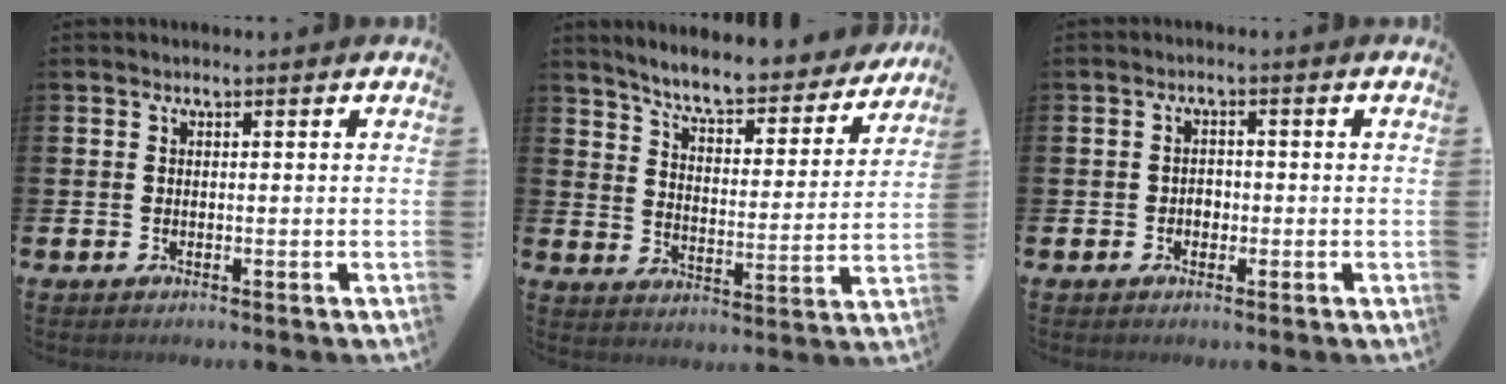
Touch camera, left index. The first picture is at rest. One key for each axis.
{"total": 7.3, "fx": 6.8, "fy": 0.9, "fz": 2.4, "tx": -0.075, "ty": -0.052, "tz": 0.114}
{"total": 1.6, "fx": -0.4, "fy": 1.3, "fz": 0.7, "tx": -0.007, "ty": 0.002, "tz": -0.012}